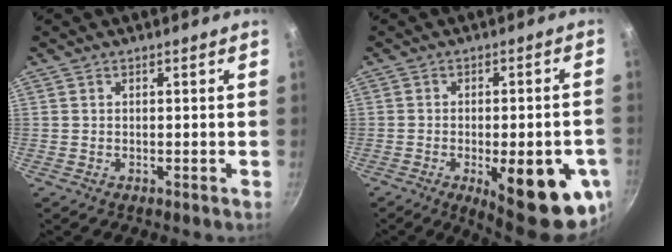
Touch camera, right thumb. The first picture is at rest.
{"total": 20.0, "force": [-7.1, 7.1, 17.4], "torque": [-0.173, 0.009, -0.074]}